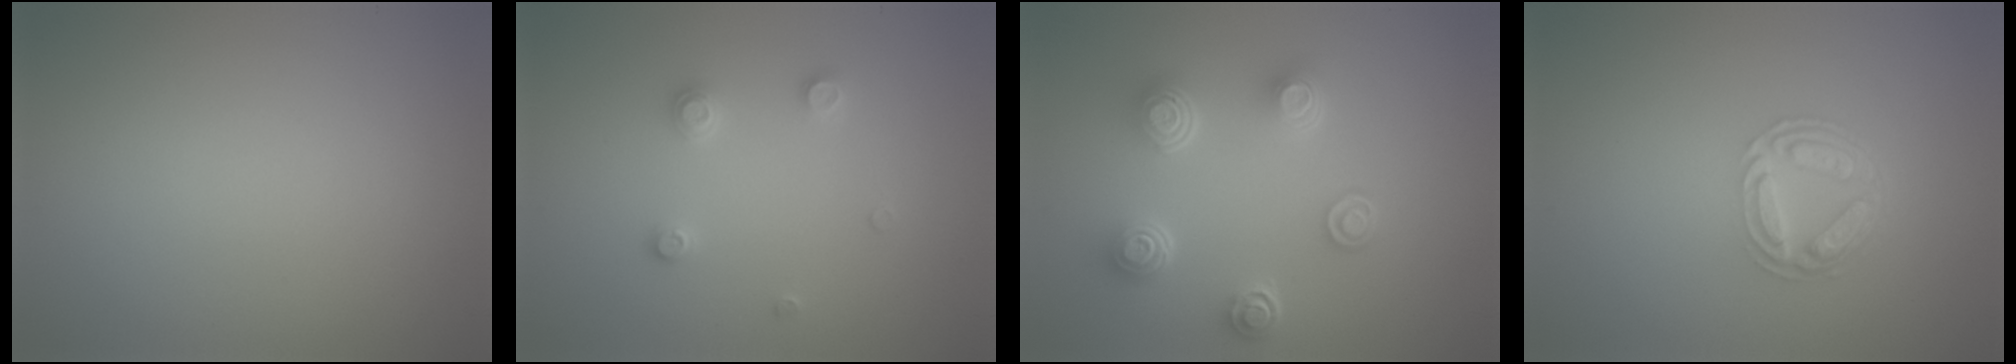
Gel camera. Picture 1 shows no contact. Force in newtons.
{"total": 1.8, "press": 1.7, "slide": 0.3}
{"total": 5.0, "press": 3.7, "slide": 3.3}
{"total": 4.4, "press": 3.3, "slide": 2.9}